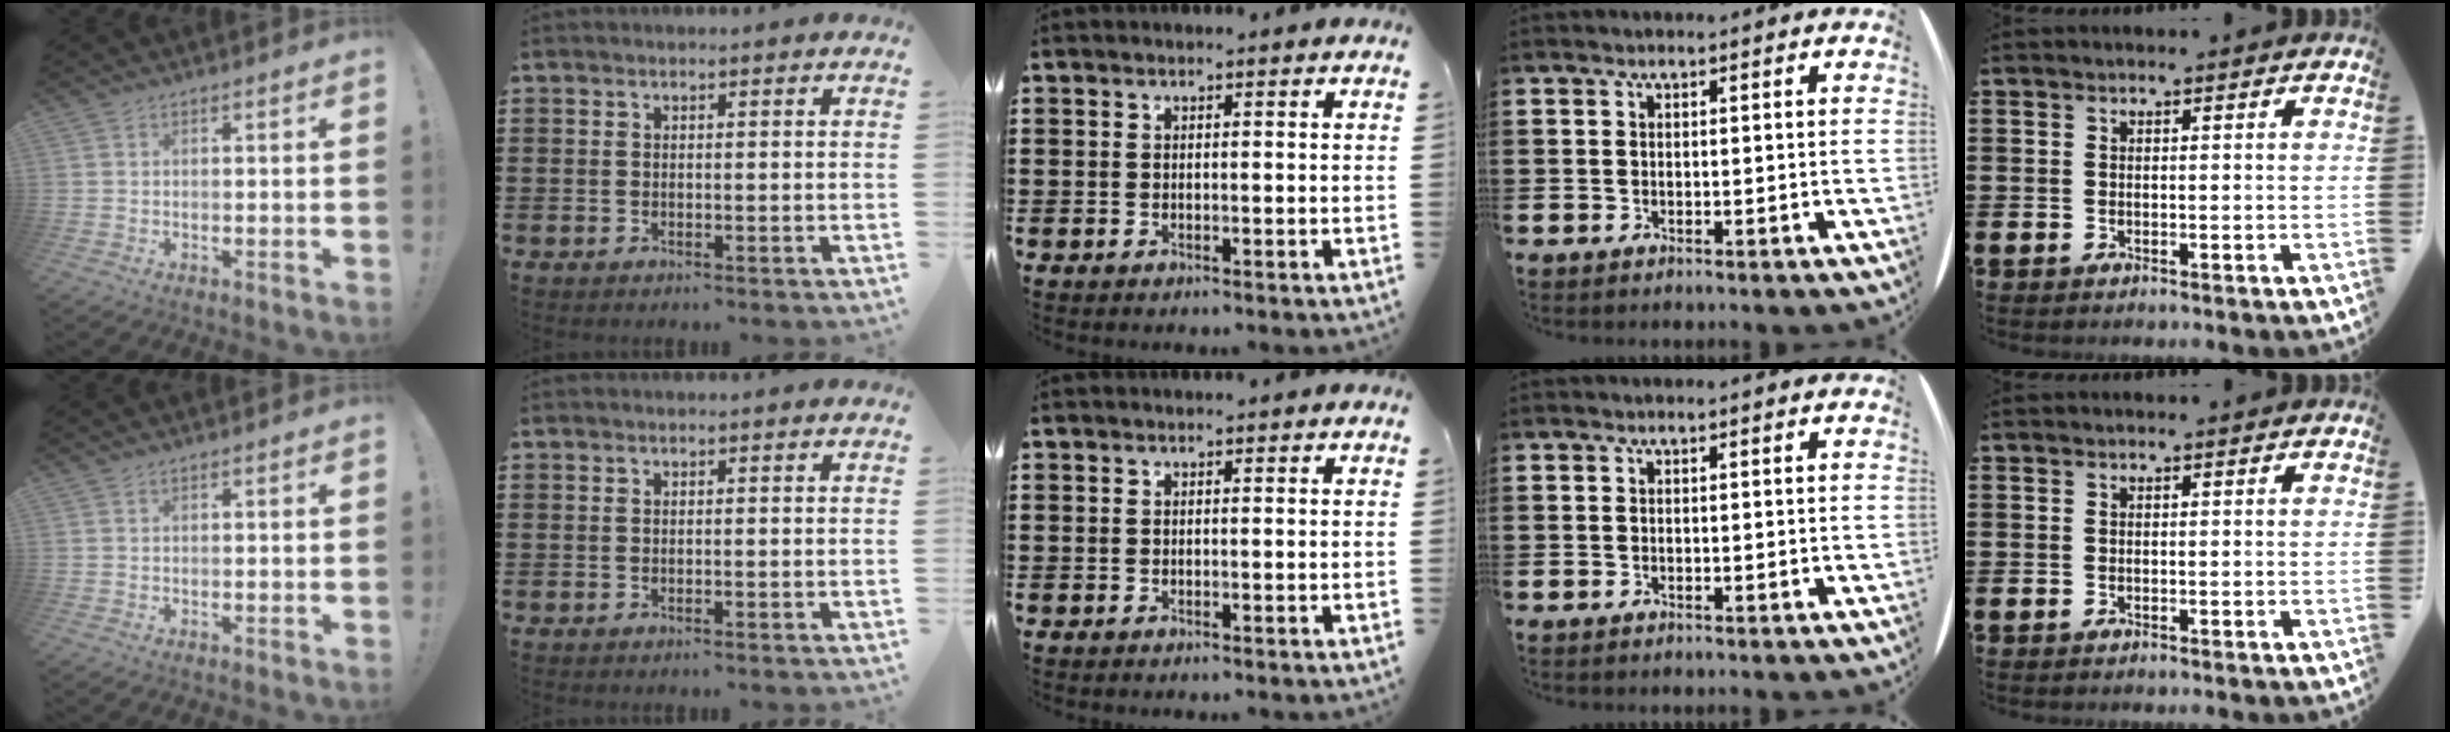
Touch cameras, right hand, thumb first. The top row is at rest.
{}